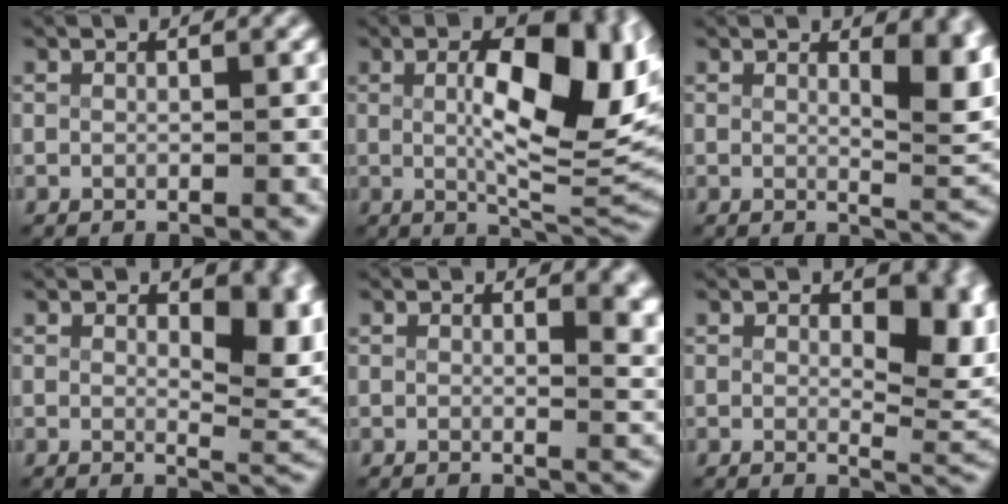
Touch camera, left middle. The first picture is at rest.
{"total": 12.2, "force": [2.3, 4.6, 11.1], "torque": [-0.139, -0.007, 0.035]}
{"total": 4.9, "force": [2.0, 1.5, 4.3], "torque": [-0.039, -0.019, 0.034]}
{"total": 6.0, "force": [2.0, 2.6, 5.0], "torque": [-0.037, -0.011, 0.030]}
{"total": 2.9, "force": [1.4, 1.0, 2.3], "torque": [-0.015, -0.016, 0.022]}
{"total": 6.8, "force": [1.8, 3.2, 5.7], "torque": [-0.042, -0.010, 0.027]}